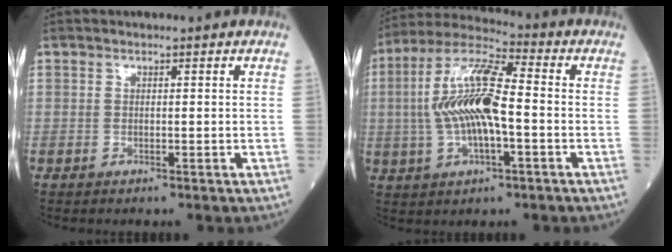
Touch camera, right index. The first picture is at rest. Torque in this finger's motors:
{"motor_torque": [1.37, 0.77, 0.38, 0.21]}